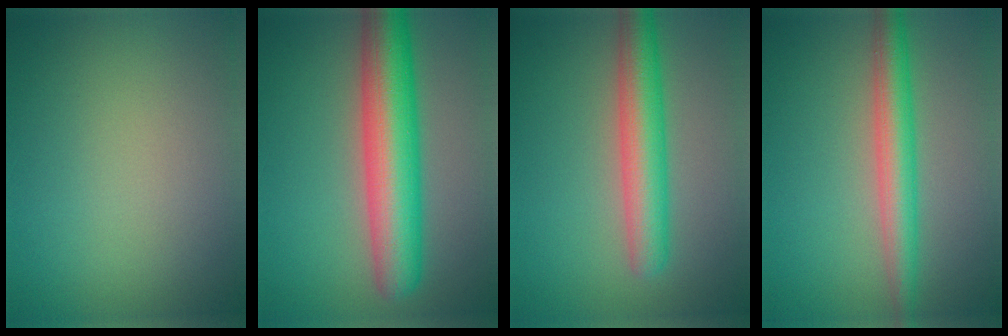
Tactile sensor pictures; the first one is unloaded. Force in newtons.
{"total": 8.6, "press": 8.6, "slide": 0.3}
{"total": 5.1, "press": 5.1, "slide": 0.1}
{"total": 4.2, "press": 4.2, "slide": 0.1}